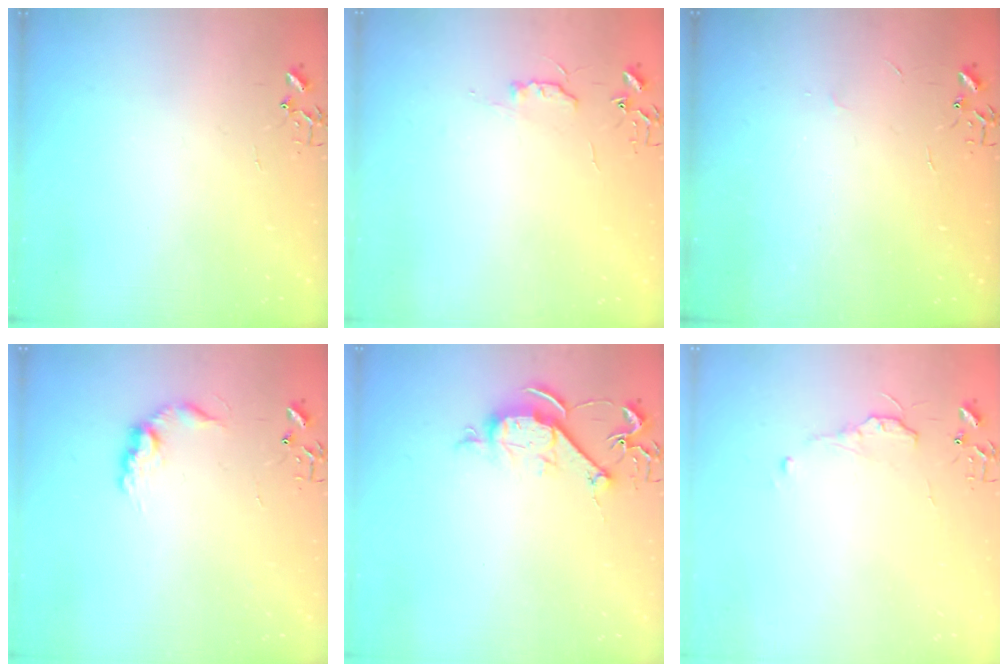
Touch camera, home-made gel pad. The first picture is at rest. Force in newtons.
{"total": 5.0, "press": 4.9, "slide": 0.7}
{"total": 2.1, "press": 2.1, "slide": 0.4}
{"total": 9.2, "press": 9.2, "slide": 0.5}
{"total": 8.5, "press": 8.5, "slide": 0.8}
{"total": 6.2, "press": 6.1, "slide": 0.8}